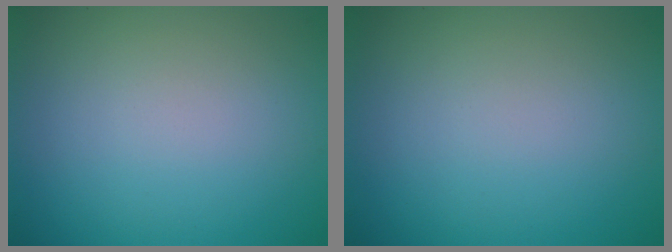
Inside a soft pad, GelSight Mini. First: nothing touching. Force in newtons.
{"total": 0.0}